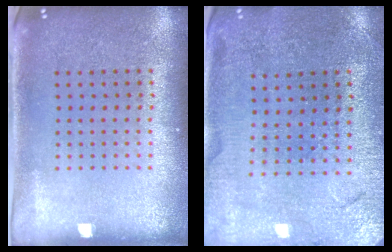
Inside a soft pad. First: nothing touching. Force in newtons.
{"total": 0.7, "press": 0.7, "slide": 0.1}